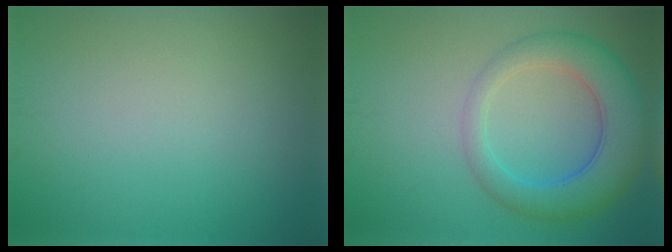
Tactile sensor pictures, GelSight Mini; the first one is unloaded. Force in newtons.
{"total": 6.4, "press": 6.4, "slide": 0.3}